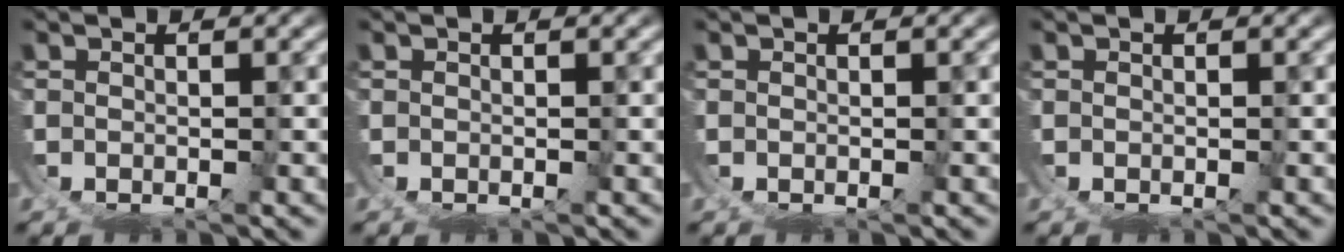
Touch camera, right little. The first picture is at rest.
{"total": 0.0}
{"total": 0.0}
{"total": 0.0}